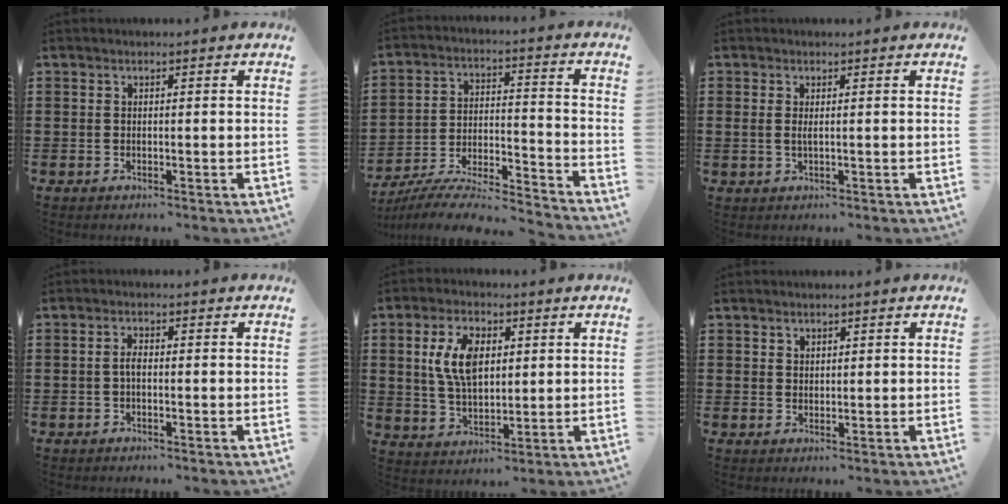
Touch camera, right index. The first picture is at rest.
{"total": 6.7, "force": [-6.1, 1.0, 2.5], "torque": [-0.048, -0.003, -0.121]}
{"total": 1.1, "force": [0.2, 0.3, 1.0], "torque": [-0.021, 0.004, 0.003]}
{"total": 1.7, "force": [-0.3, 0.6, 1.6], "torque": [-0.038, -0.002, -0.009]}
{"total": 8.3, "force": [2.1, 4.7, 6.6], "torque": [-0.154, 0.010, 0.033]}
{"total": 1.5, "force": [1.3, 0.9, 0.1], "torque": [-0.004, 0.002, 0.025]}